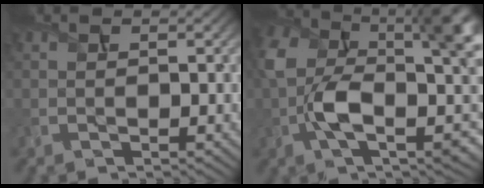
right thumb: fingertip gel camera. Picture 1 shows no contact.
{"total": 14.0, "force": [-0.6, 6.8, 12.3], "torque": [-0.236, -0.013, -0.013]}